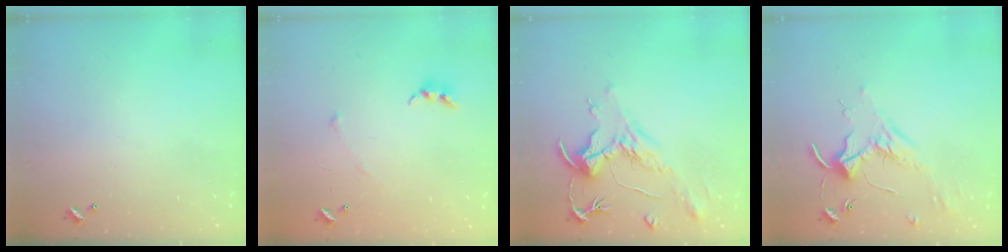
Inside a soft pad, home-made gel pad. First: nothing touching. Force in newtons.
{"total": 4.7, "press": 4.7, "slide": 0.6}
{"total": 2.3, "press": 1.8, "slide": 1.3}
{"total": 1.7, "press": 1.7, "slide": 0.4}